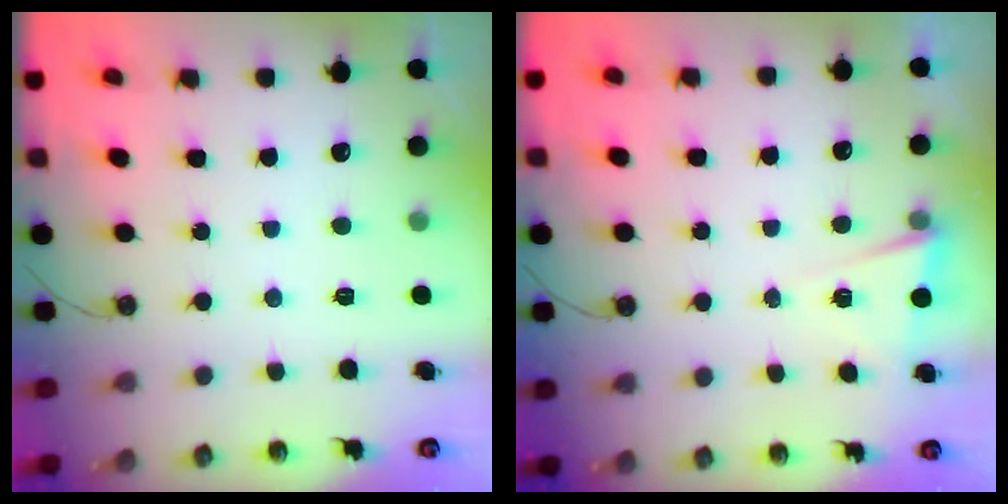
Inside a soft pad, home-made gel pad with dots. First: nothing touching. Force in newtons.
{"total": 3.0, "press": 2.8, "slide": 0.9}